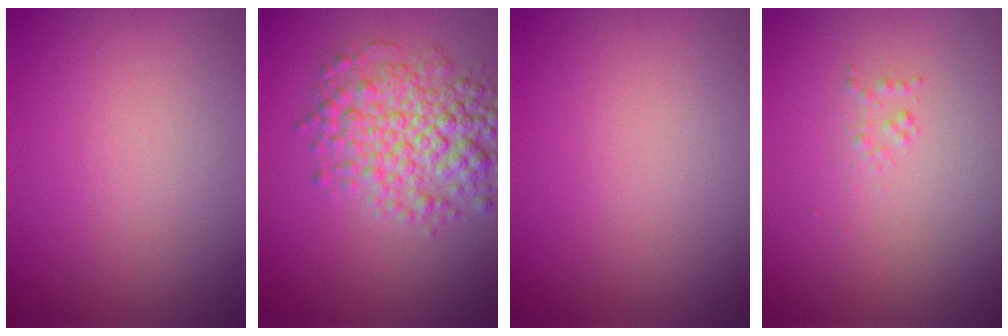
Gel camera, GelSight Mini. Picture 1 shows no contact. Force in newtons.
{"total": 6.2, "press": 6.2, "slide": 0.1}
{"total": 0.0}
{"total": 0.7, "press": 0.7, "slide": 0.0}